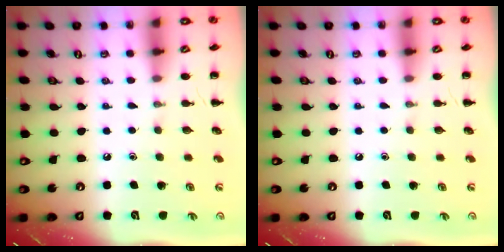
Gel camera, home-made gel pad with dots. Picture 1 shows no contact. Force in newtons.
{"total": 0.0}